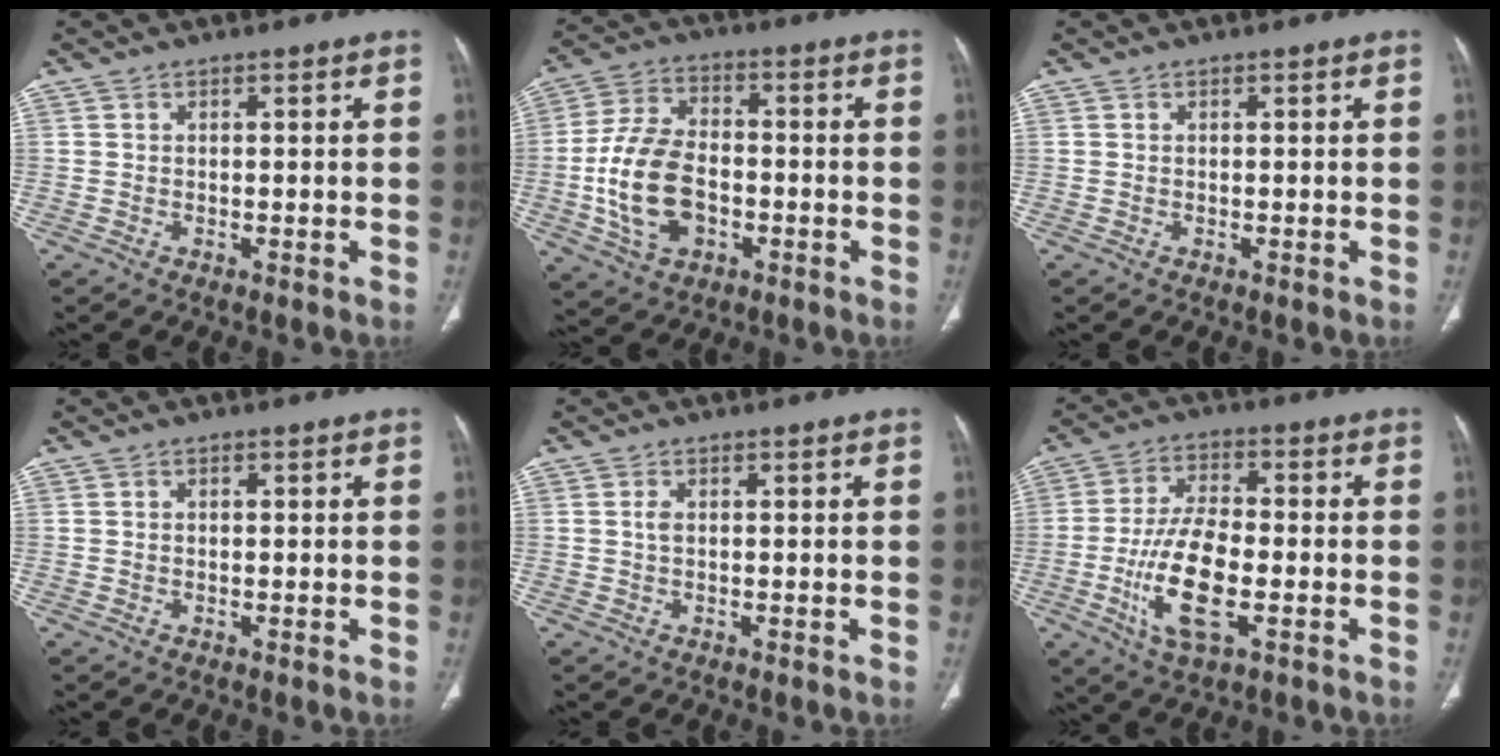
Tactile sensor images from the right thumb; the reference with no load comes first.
{"total": 14.0, "force": [-3.0, 9.0, 10.4], "torque": [-0.196, 0.020, -0.051]}
{"total": 0.0}
{"total": 0.6, "force": [0.0, 0.4, 0.4], "torque": [-0.009, 0.001, 0.002]}
{"total": 1.0, "force": [0.1, 0.5, 0.8], "torque": [-0.018, 0.001, 0.001]}
{"total": 13.0, "force": [-3.5, 5.4, 11.3], "torque": [-0.219, 0.008, -0.064]}